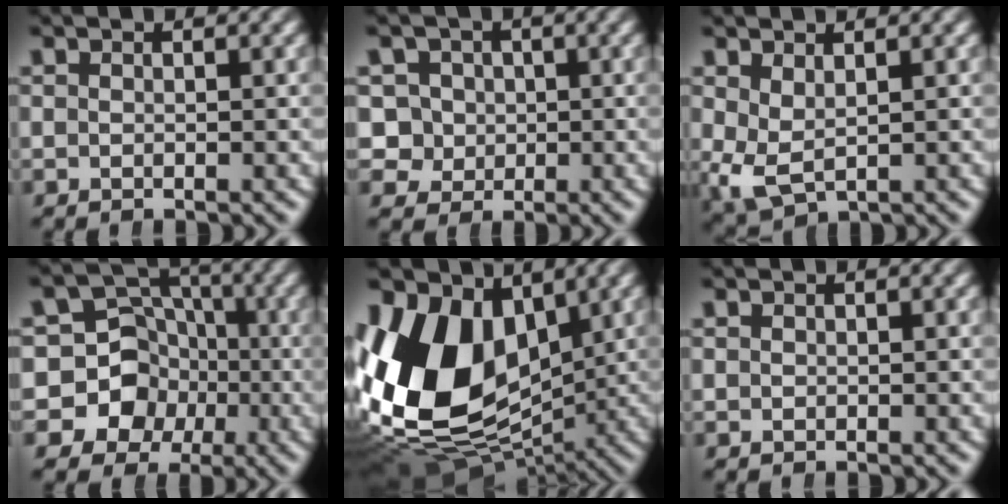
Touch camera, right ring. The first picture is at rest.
{"total": 8.6, "force": [-0.3, 8.2, 2.8], "torque": [-0.092, -0.030, -0.001]}
{"total": 3.1, "force": [0.0, 2.3, 2.0], "torque": [-0.066, -0.032, 0.023]}
{"total": 14.0, "force": [-2.2, 12.8, 5.3], "torque": [-0.136, -0.065, -0.030]}
{"total": 16.4, "force": [-0.3, 12.0, 11.1], "torque": [-0.246, -0.050, 0.018]}
{"total": 0.0}